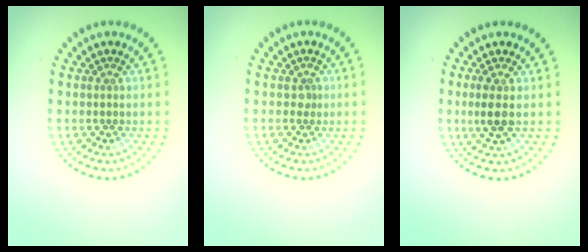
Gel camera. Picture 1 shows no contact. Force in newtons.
{"total": 0.8, "press": 0.5, "slide": 0.5}
{"total": 1.8, "press": 1.6, "slide": 0.9}